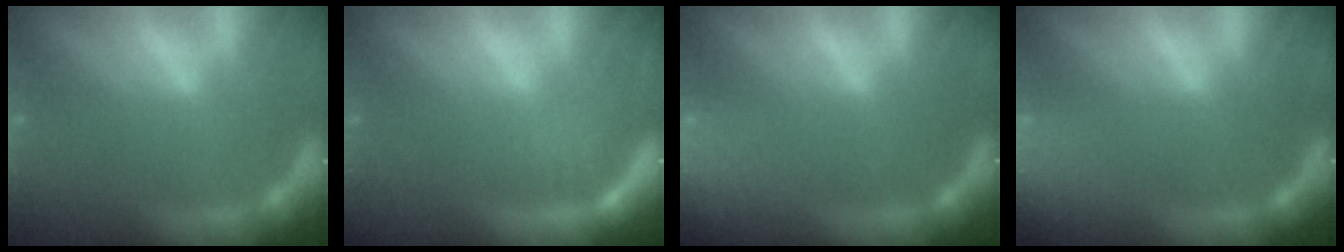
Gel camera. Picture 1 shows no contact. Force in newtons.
{"total": 2.5}
{"total": 8.5}
{"total": 7.5}